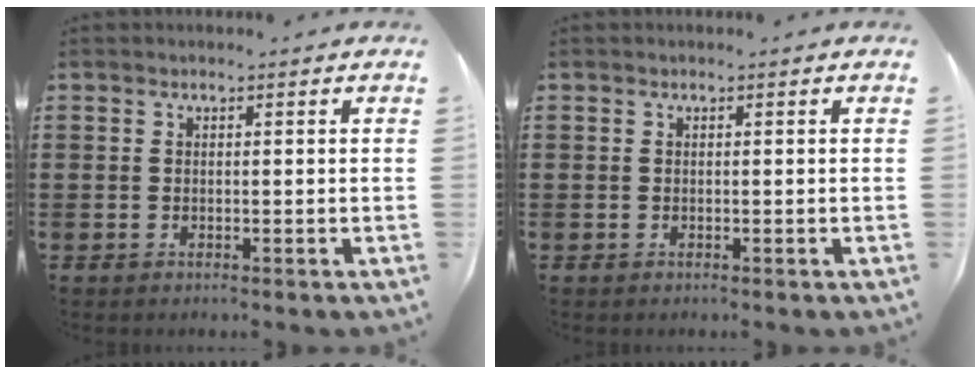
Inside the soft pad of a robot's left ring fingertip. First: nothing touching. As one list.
[{"total": 0.0}]